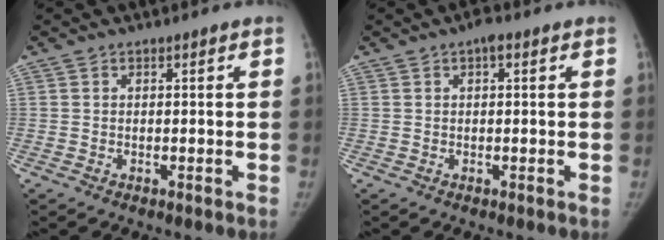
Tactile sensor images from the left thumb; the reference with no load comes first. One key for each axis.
{"total": 1.9, "fx": 0.8, "fy": 0.8, "fz": 1.5, "tx": -0.019, "ty": 0.004, "tz": 0.007}